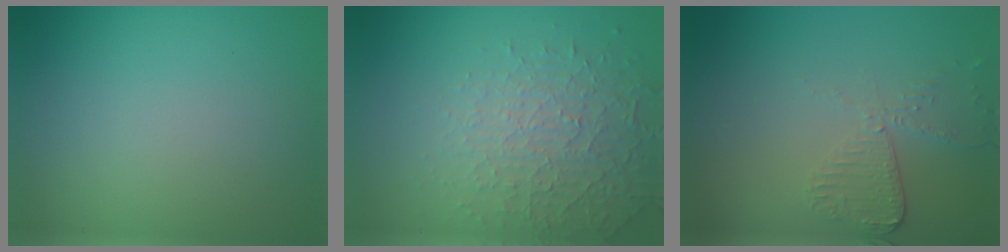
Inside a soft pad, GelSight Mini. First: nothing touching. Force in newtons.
{"total": 4.5, "press": 3.3, "slide": 3.1}
{"total": 2.7, "press": 2.4, "slide": 1.2}